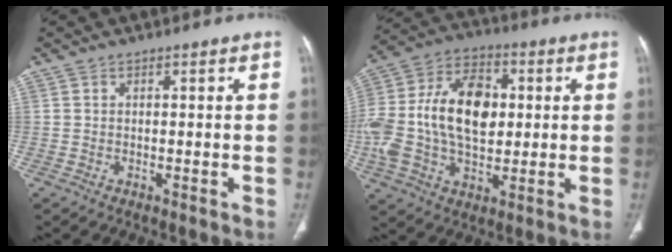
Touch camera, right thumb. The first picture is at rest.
{"total": 22.3, "force": [1.2, 14.0, 17.4], "torque": [-0.355, 0.018, 0.021]}